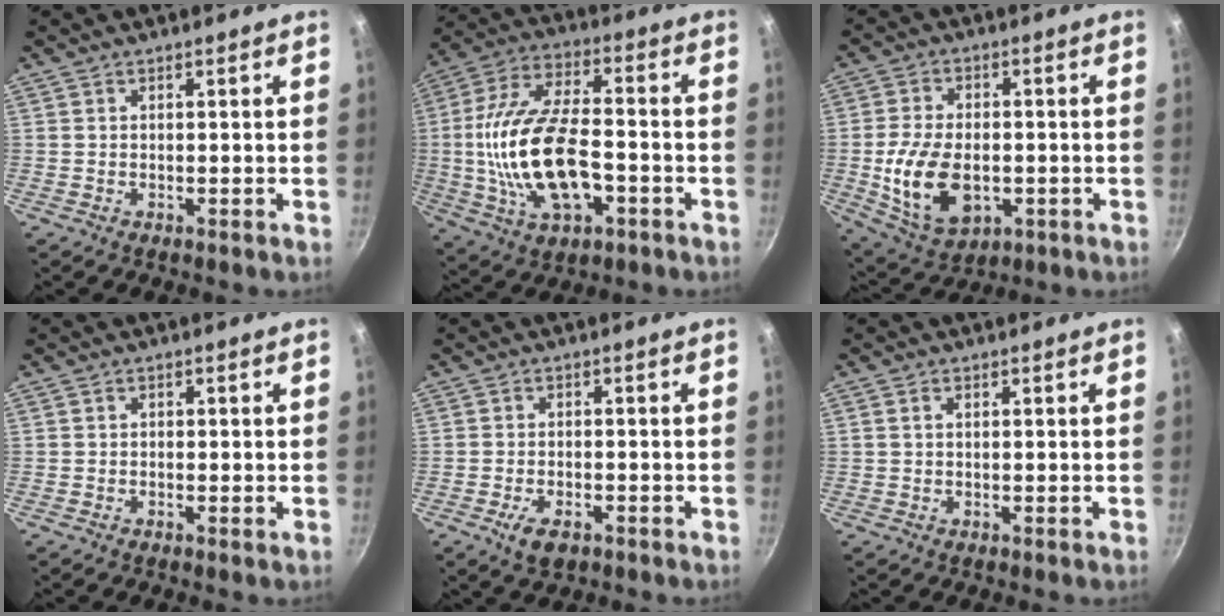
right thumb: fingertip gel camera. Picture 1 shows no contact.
{"total": 20.4, "force": [-3.6, 10.4, 17.1], "torque": [-0.321, 0.029, -0.064]}
{"total": 14.4, "force": [-2.5, 8.9, 10.9], "torque": [-0.192, 0.001, -0.033]}
{"total": 0.5, "force": [-0.2, 0.4, 0.3], "torque": [-0.004, 0.002, -0.004]}
{"total": 4.6, "force": [-2.3, 2.4, 3.2], "torque": [-0.058, 0.007, -0.039]}
{"total": 1.1, "force": [0.4, 0.7, 0.8], "torque": [-0.013, 0.004, 0.005]}